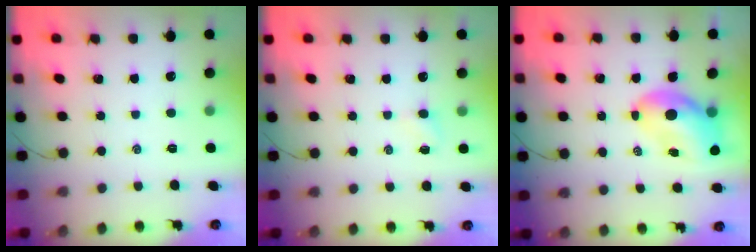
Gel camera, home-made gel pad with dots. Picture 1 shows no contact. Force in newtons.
{"total": 2.6, "press": 2.5, "slide": 0.9}
{"total": 7.4, "press": 7.1, "slide": 2.2}